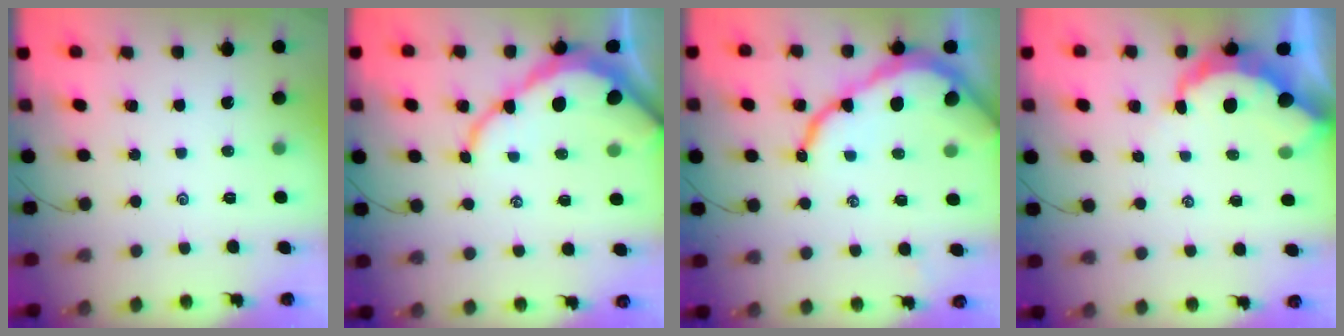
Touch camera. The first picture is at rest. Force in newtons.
{"total": 10.5, "press": 10.4, "slide": 1.1}
{"total": 12.6, "press": 12.6, "slide": 1.1}
{"total": 6.5, "press": 6.4, "slide": 0.7}